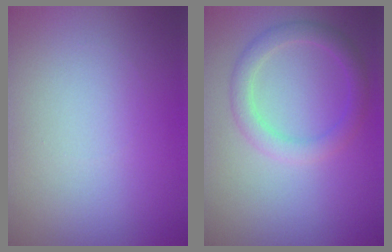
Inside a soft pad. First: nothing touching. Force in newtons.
{"total": 2.5, "press": 2.5, "slide": 0.0}